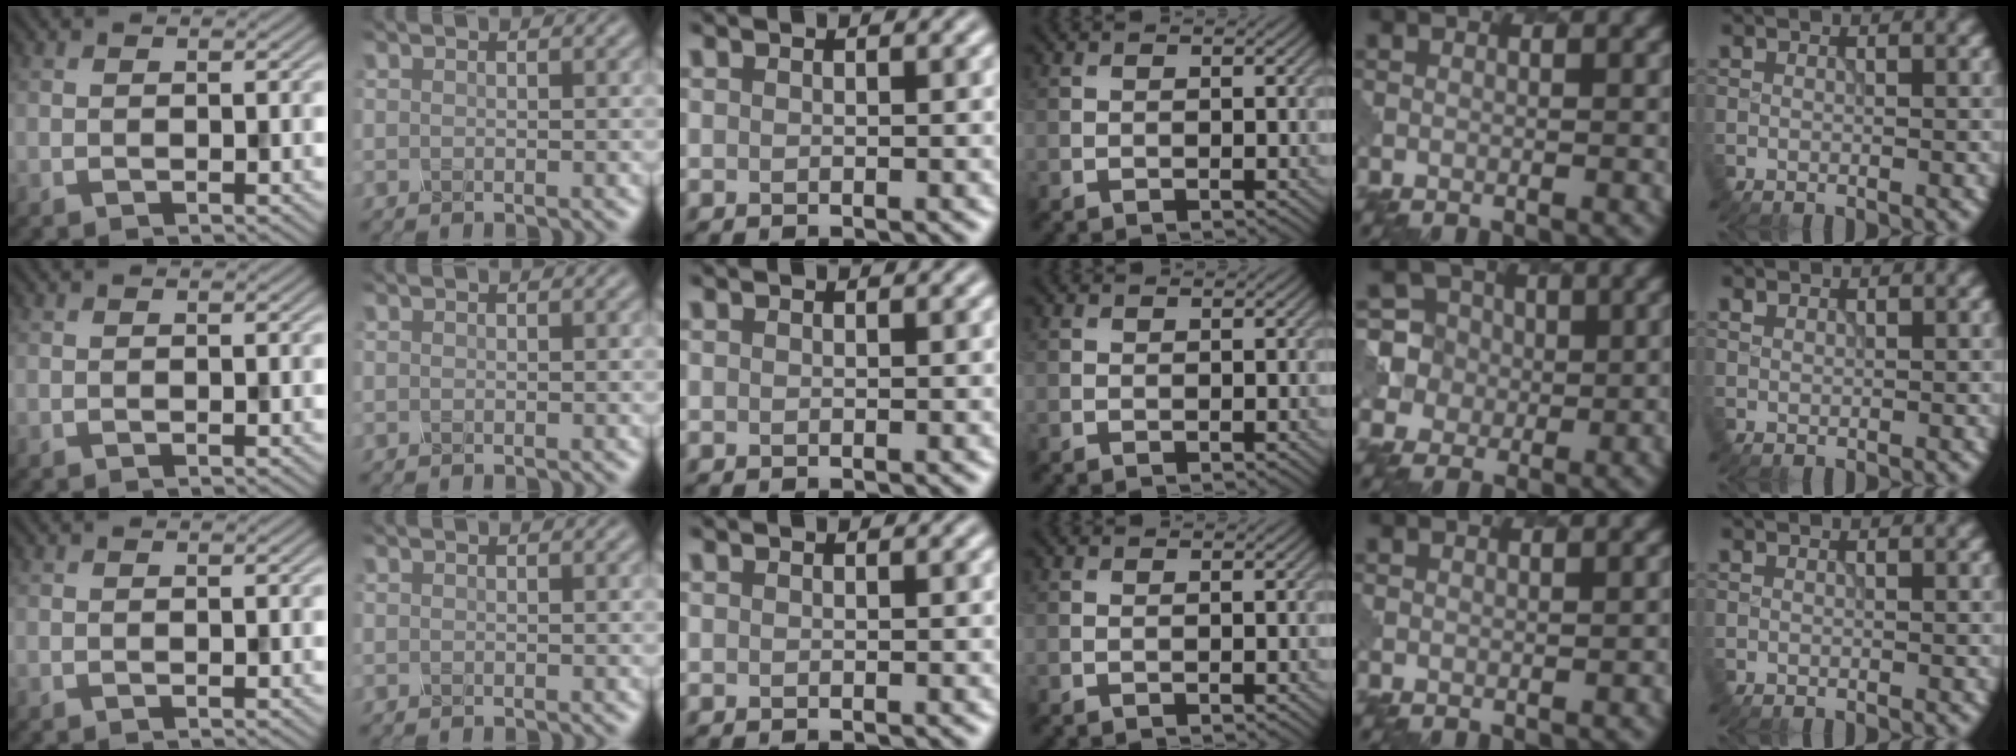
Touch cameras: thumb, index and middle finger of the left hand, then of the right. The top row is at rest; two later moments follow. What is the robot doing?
{"motion": "dispense", "object": "spray bottle"}